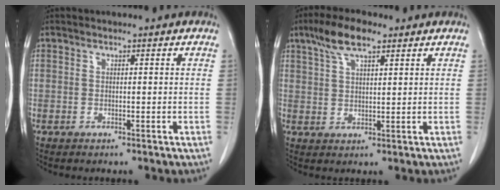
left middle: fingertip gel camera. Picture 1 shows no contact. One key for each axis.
{"total": 6.8, "fx": 4.4, "fy": 1.8, "fz": 4.8, "tx": -0.103, "ty": 0.016, "tz": 0.084}